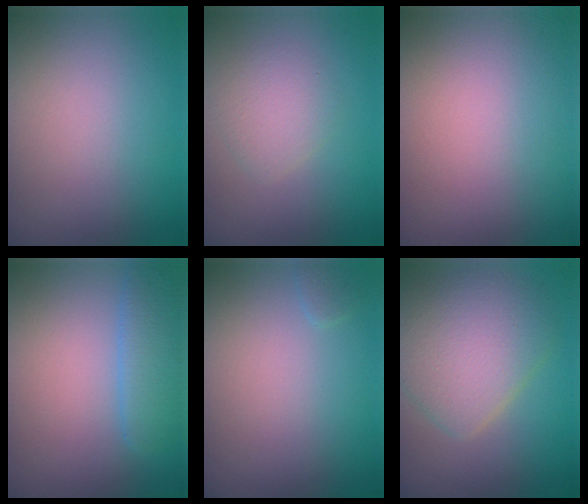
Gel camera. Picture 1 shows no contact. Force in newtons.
{"total": 2.3, "press": 2.3, "slide": 0.1}
{"total": 0.0}
{"total": 2.8, "press": 2.8, "slide": 0.1}
{"total": 0.6, "press": 0.6, "slide": 0.0}
{"total": 5.9, "press": 5.9, "slide": 0.1}